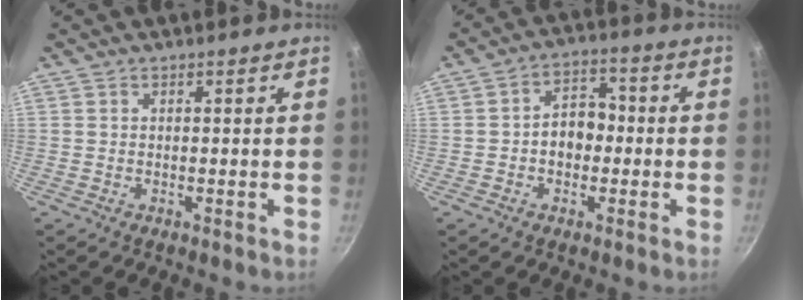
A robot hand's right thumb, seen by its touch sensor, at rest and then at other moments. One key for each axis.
{"total": 7.2, "fx": -0.8, "fy": 5.4, "fz": 4.7, "tx": -0.027, "ty": 0.024, "tz": -0.020}